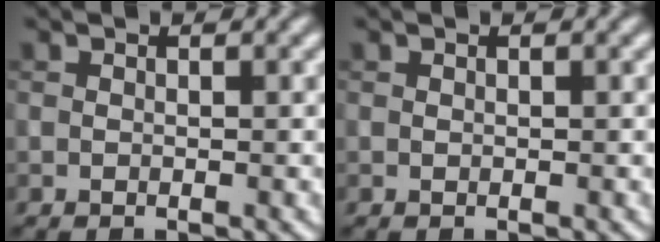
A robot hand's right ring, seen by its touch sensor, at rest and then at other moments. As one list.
[{"total": 0.0}]